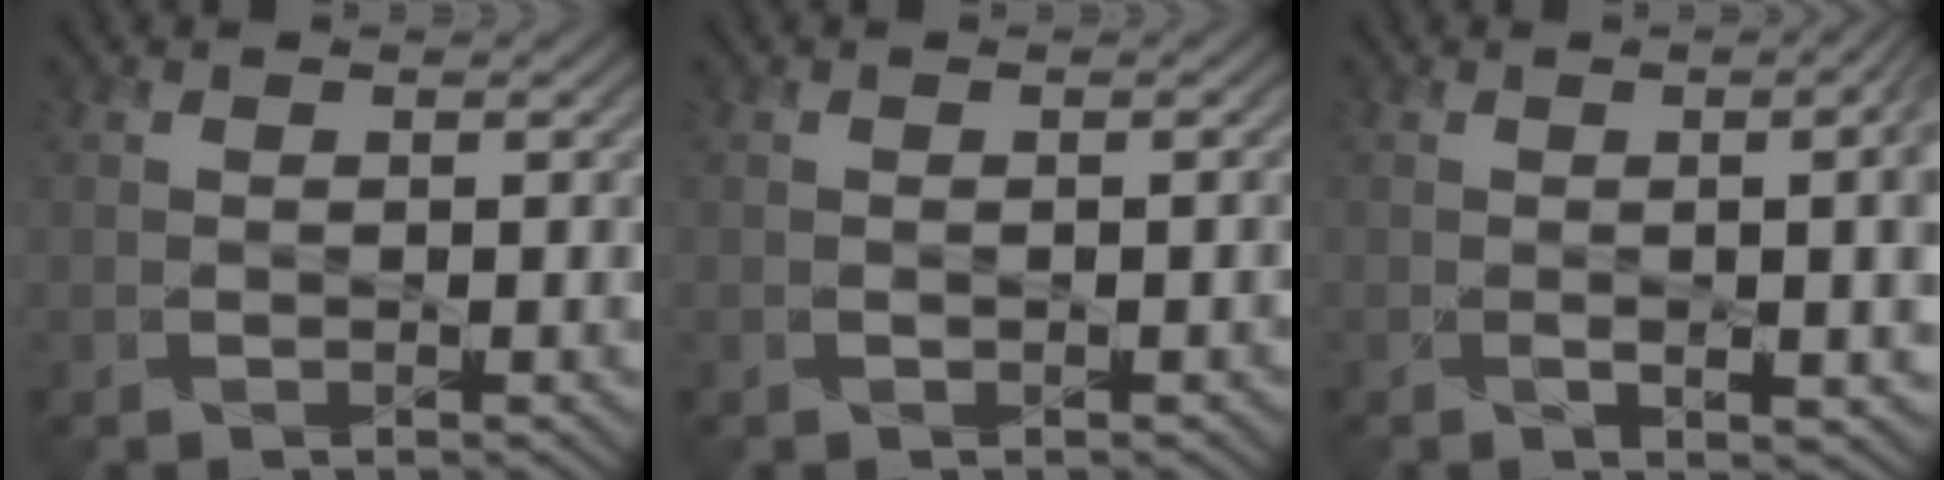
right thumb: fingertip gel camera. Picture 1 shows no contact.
{"total": 0.0}
{"total": 9.1, "force": [0.3, 2.8, 8.7], "torque": [-0.081, 0.014, -0.004]}